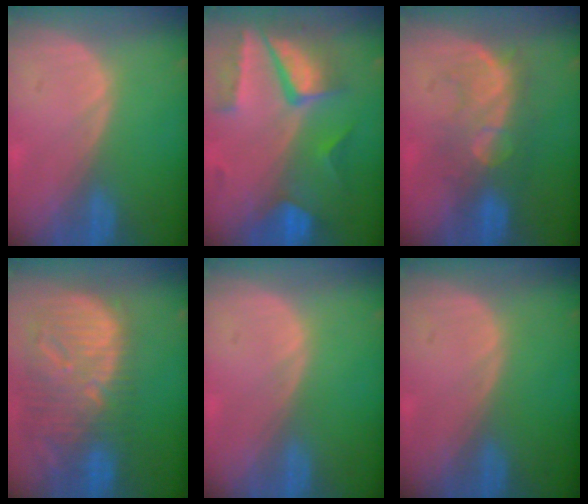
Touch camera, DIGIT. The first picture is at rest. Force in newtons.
{"total": 10.1, "press": 8.5, "slide": 5.5}
{"total": 7.8, "press": 7.7, "slide": 1.2}
{"total": 13.3, "press": 11.6, "slide": 6.6}
{"total": 0.0}
{"total": 0.0}